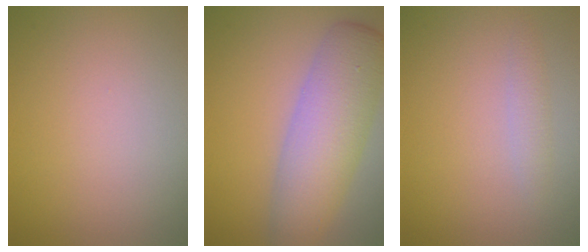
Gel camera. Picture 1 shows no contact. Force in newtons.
{"total": 7.2, "press": 7.2, "slide": 0.2}
{"total": 1.2, "press": 1.2, "slide": 0.0}